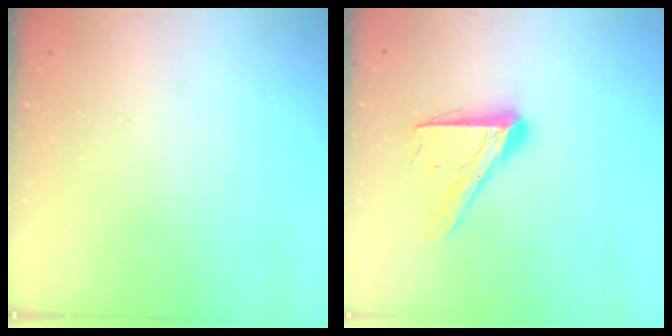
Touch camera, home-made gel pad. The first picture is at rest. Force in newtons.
{"total": 13.9, "press": 13.9, "slide": 1.2}